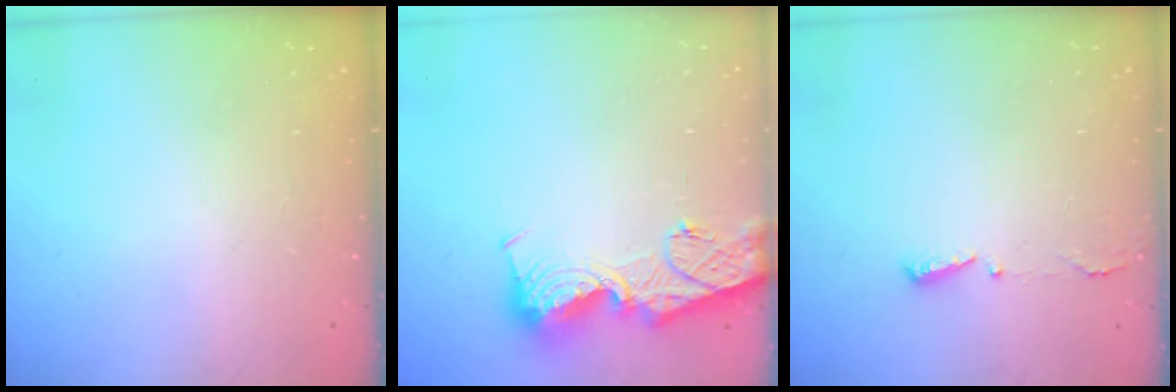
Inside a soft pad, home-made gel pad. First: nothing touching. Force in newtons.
{"total": 13.6, "press": 13.5, "slide": 1.5}
{"total": 2.9, "press": 2.8, "slide": 0.6}